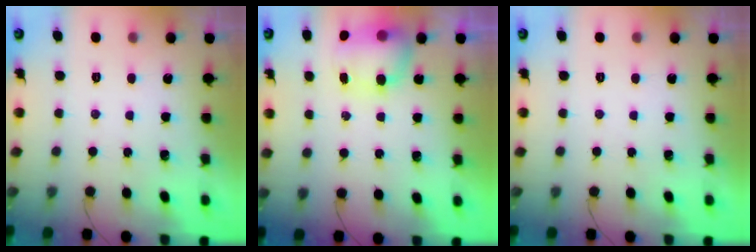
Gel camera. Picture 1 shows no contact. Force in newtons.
{"total": 7.6, "press": 7.3, "slide": 2.0}
{"total": 0.0}